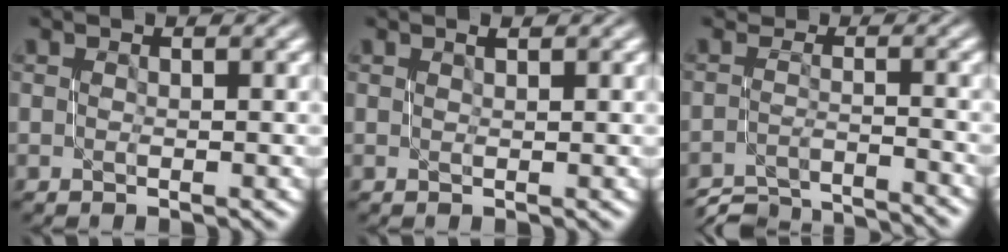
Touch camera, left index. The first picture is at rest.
{"total": 0.6, "force": [0.5, 0.1, 0.4], "torque": [-0.005, 0.003, 0.007]}
{"total": 6.5, "force": [-6.4, 1.0, 0.9], "torque": [-0.006, -0.009, -0.094]}